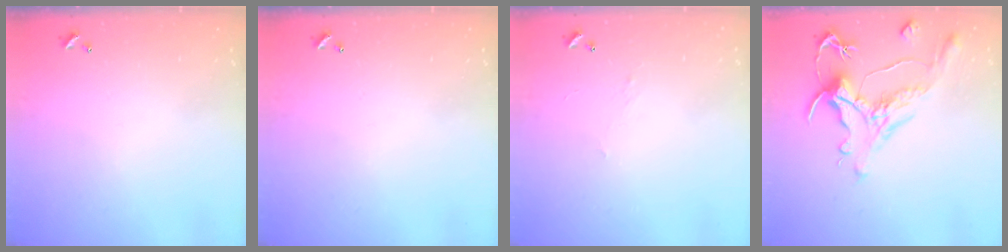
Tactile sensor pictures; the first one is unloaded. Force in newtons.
{"total": 0.0}
{"total": 2.2, "press": 2.0, "slide": 0.8}
{"total": 1.7, "press": 0.9, "slide": 1.4}